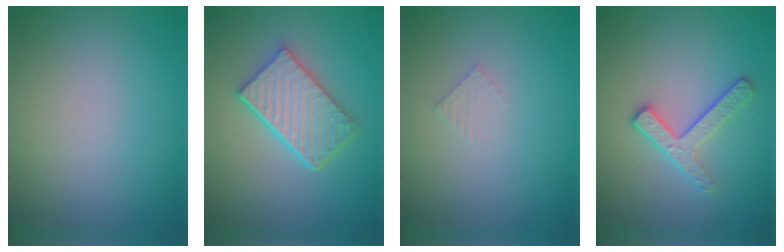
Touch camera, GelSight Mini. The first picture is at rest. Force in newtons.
{"total": 5.5, "press": 4.3, "slide": 3.4}
{"total": 0.8, "press": 0.8, "slide": 0.1}
{"total": 3.1, "press": 2.5, "slide": 1.9}